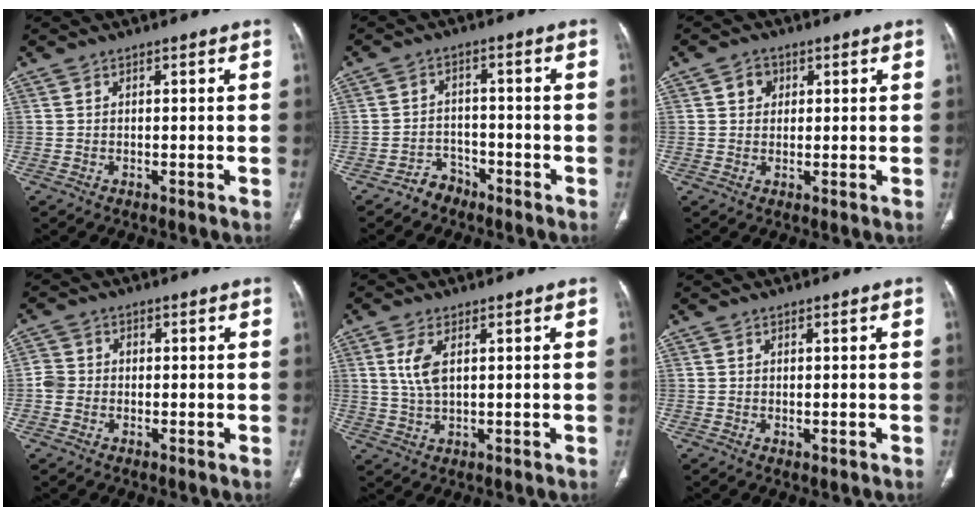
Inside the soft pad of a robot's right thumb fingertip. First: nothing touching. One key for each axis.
{"total": 3.7, "fx": -2.9, "fy": 2.3, "fz": 0.1, "tx": 0.008, "ty": 0.026, "tz": -0.050}
{"total": 3.0, "fx": 1.0, "fy": 2.6, "fz": 1.1, "tx": -0.002, "ty": -0.002, "tz": 0.014}
{"total": 3.3, "fx": -0.6, "fy": 3.0, "fz": 1.2, "tx": -0.014, "ty": 0.010, "tz": -0.018}
{"total": 5.3, "fx": 1.5, "fy": 2.3, "fz": 4.5, "tx": -0.102, "ty": -0.004, "tz": 0.037}
{"total": 1.0, "fx": -0.2, "fy": 0.5, "fz": 0.8, "tx": -0.014, "ty": -0.004, "tz": 0.001}